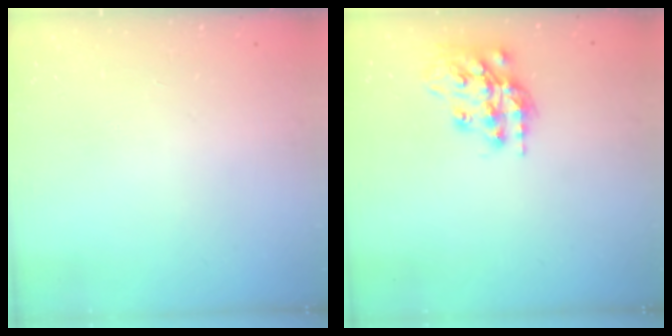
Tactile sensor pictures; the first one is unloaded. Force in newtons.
{"total": 15.5, "press": 15.5, "slide": 1.1}